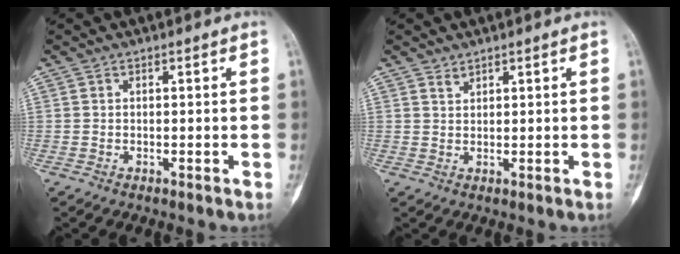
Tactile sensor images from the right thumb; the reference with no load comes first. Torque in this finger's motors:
{"motor_torque": [-0.18, -0.11, 0.02, -0.02, -0.07]}